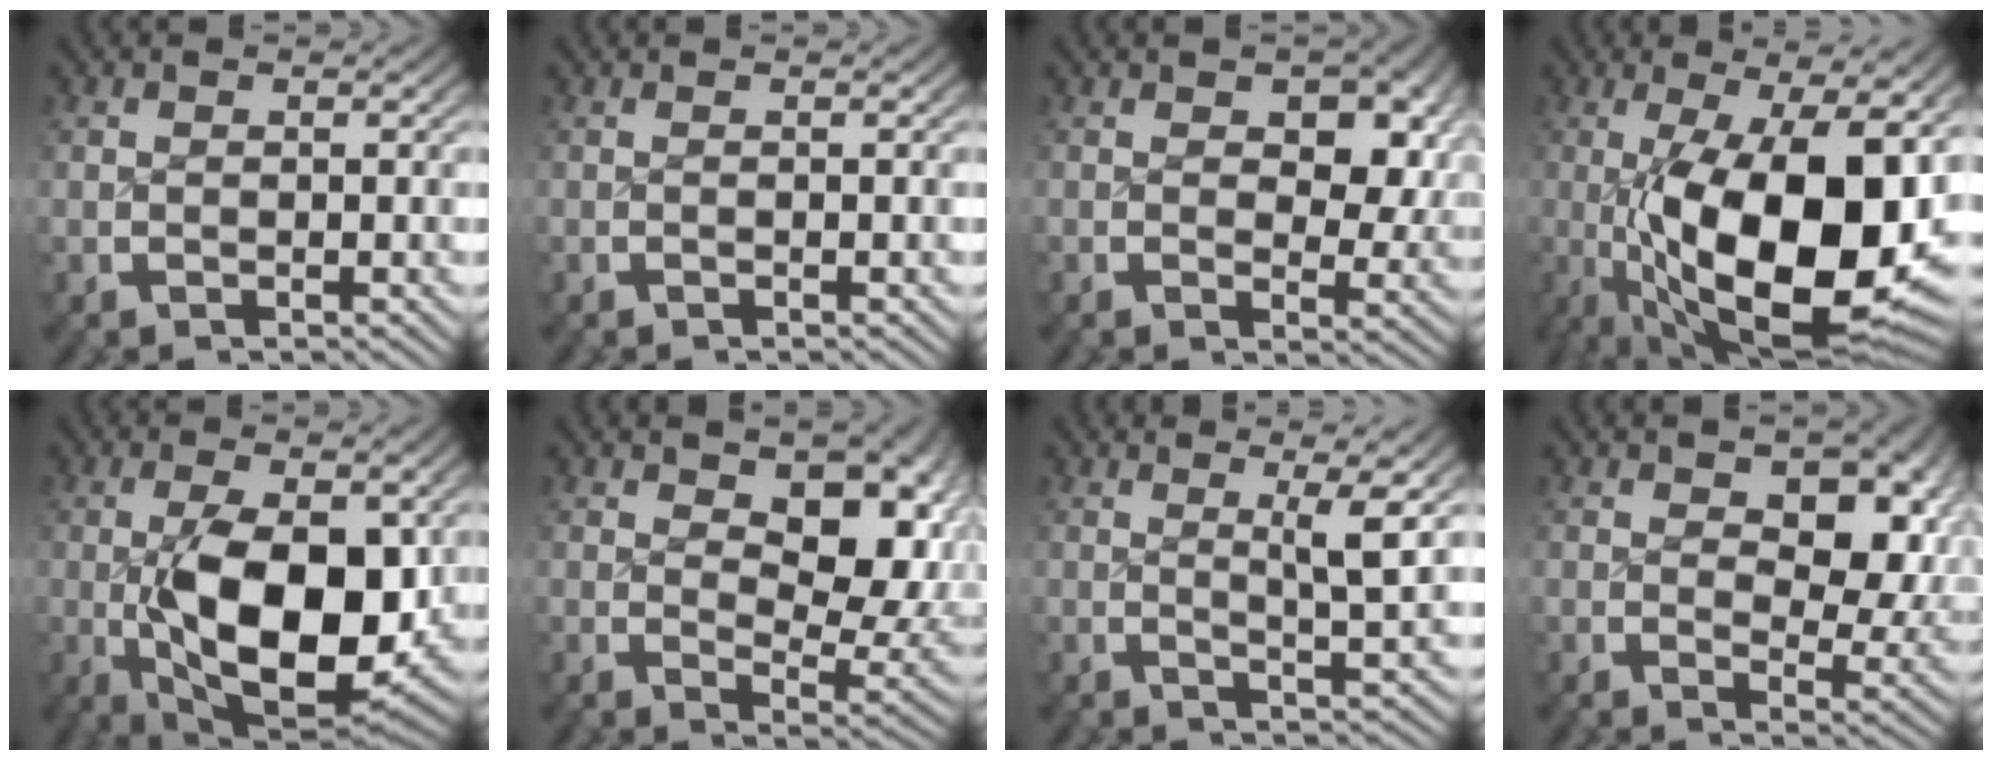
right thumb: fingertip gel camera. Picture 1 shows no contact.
{"total": 0.6, "force": [-0.1, -0.5, -0.3], "torque": [0.006, 0.000, -0.001]}
{"total": 4.7, "force": [1.2, 2.6, 3.7], "torque": [-0.049, -0.023, 0.025]}
{"total": 20.4, "force": [-3.2, 10.2, 17.4], "torque": [-0.304, -0.069, -0.007]}
{"total": 13.5, "force": [-1.7, 7.0, 11.4], "torque": [-0.225, -0.055, -0.008]}
{"total": 8.5, "force": [1.6, 4.9, 6.7], "torque": [-0.107, -0.040, 0.037]}
{"total": 3.0, "force": [1.3, -0.6, 2.7], "torque": [-0.044, -0.004, 0.022]}
{"total": 7.1, "force": [1.7, 4.3, 5.4], "torque": [-0.077, -0.030, 0.032]}